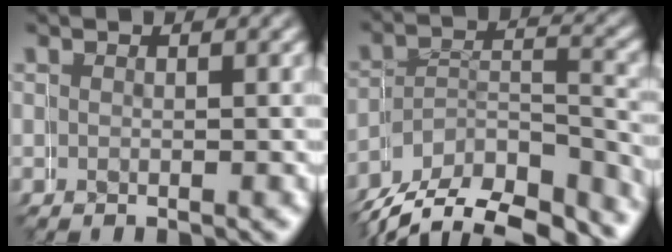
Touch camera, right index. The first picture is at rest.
{"total": 12.7, "force": [-10.2, 6.7, 3.7], "torque": [-0.058, -0.036, -0.150]}